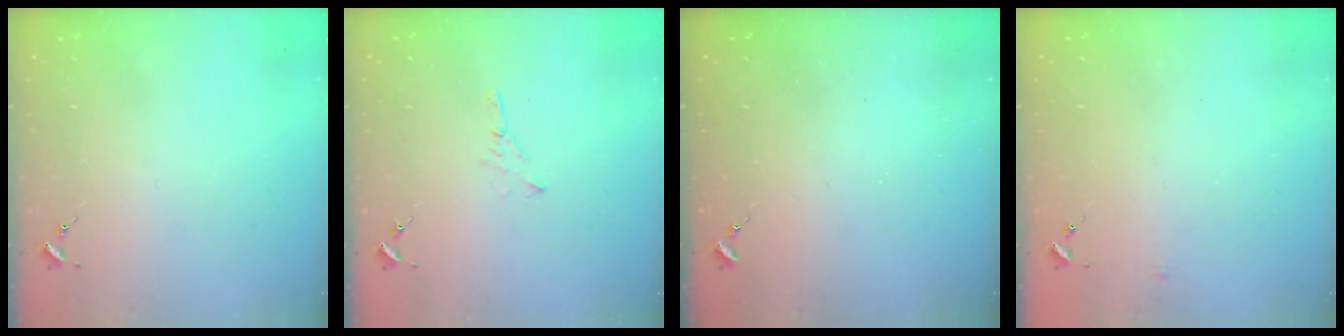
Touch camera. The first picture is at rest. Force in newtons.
{"total": 2.6, "press": 2.6, "slide": 0.3}
{"total": 0.0}
{"total": 3.2, "press": 3.2, "slide": 0.3}